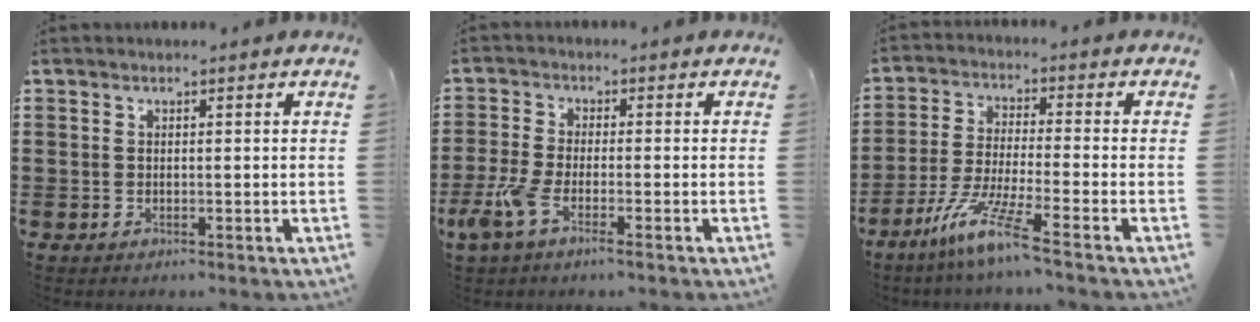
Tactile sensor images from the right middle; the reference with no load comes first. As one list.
[{"total": 5.1, "force": [-2.8, 1.0, 4.2], "torque": [-0.110, -0.014, -0.058]}, {"total": 8.7, "force": [-6.2, 0.2, 6.0], "torque": [-0.128, -0.013, -0.122]}]